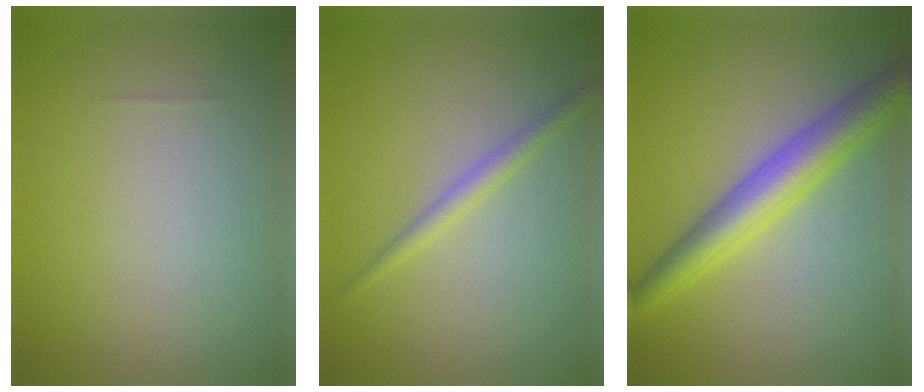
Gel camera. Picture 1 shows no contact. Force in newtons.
{"total": 1.6, "press": 1.6, "slide": 0.1}
{"total": 5.5, "press": 5.5, "slide": 0.1}